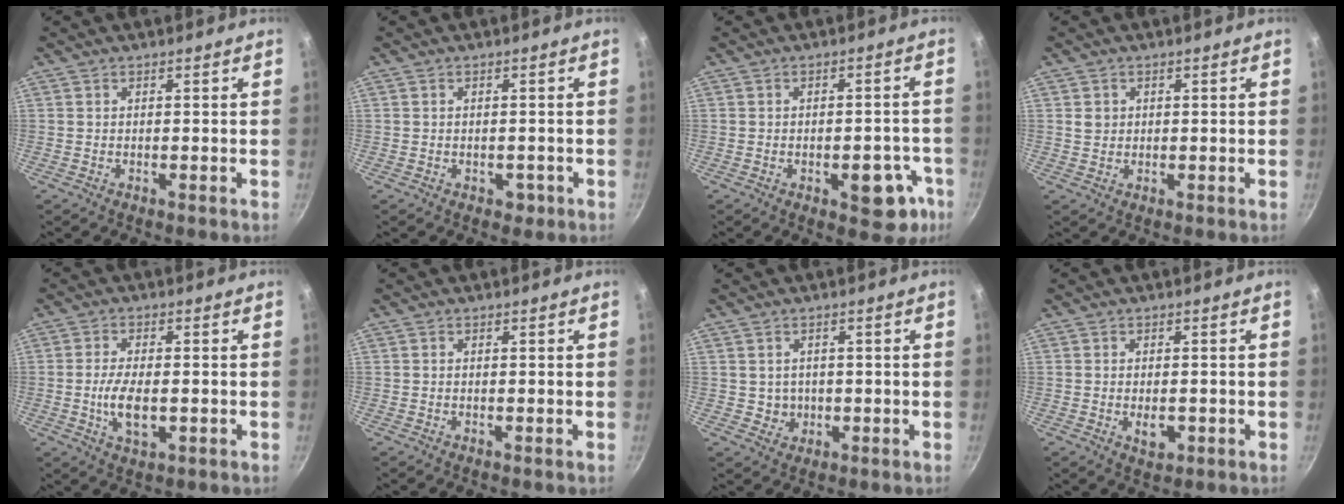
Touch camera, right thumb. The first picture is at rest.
{"total": 1.9, "force": [-0.8, 1.5, 0.9], "torque": [-0.001, 0.011, -0.001]}
{"total": 9.3, "force": [-3.8, 4.9, 6.9], "torque": [-0.036, 0.021, -0.044]}
{"total": 2.1, "force": [0.5, 1.9, 0.7], "torque": [-0.004, 0.004, 0.008]}
{"total": 6.9, "force": [-1.2, 3.2, 5.9], "torque": [-0.115, 0.001, -0.021]}
{"total": 0.0}
{"total": 2.8, "force": [0.2, 2.7, 0.7], "torque": [0.001, 0.001, 0.009]}
{"total": 3.5, "force": [-0.9, 2.0, 2.7], "torque": [-0.036, -0.001, -0.008]}